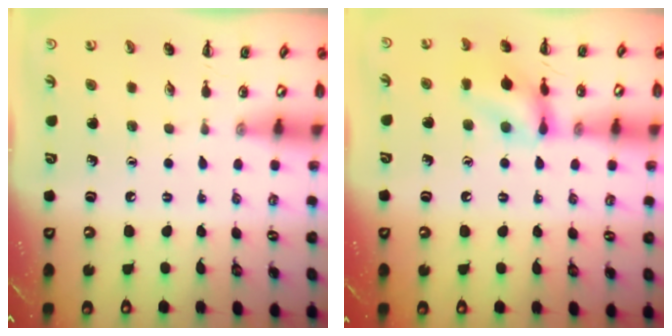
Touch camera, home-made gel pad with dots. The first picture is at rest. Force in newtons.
{"total": 12.6, "press": 12.5, "slide": 1.2}